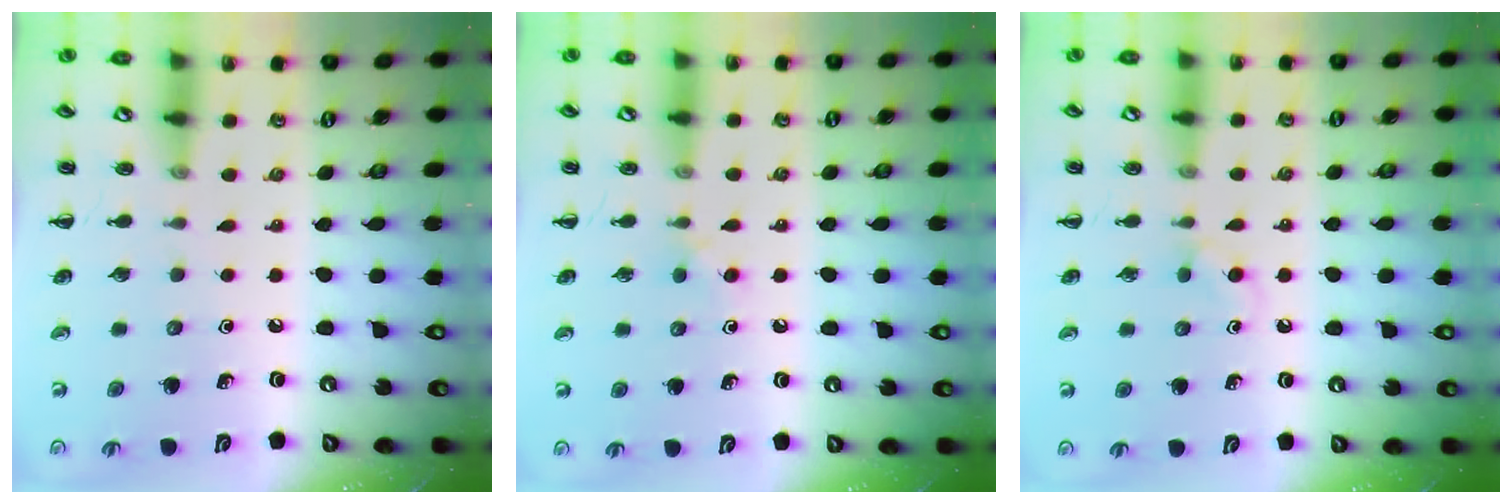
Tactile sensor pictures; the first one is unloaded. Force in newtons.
{"total": 2.8, "press": 2.6, "slide": 1.1}
{"total": 2.6, "press": 2.3, "slide": 1.2}